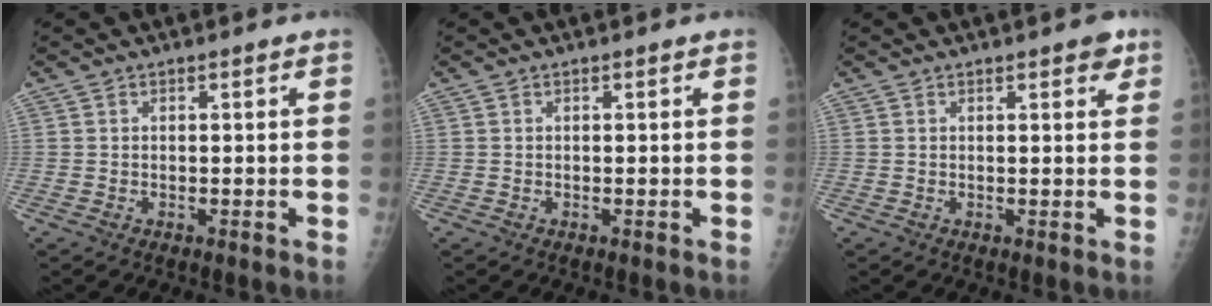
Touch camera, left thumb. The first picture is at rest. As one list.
[{"total": 0.0}, {"total": 2.4, "force": [1.5, 1.0, 1.6], "torque": [-0.007, -0.004, 0.015]}]